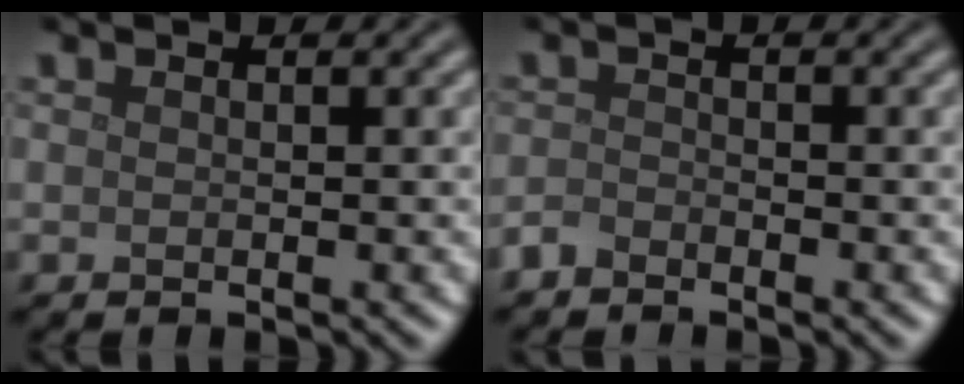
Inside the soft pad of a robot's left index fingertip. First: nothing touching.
{"total": 1.3, "force": [-1.2, 0.5, 0.3], "torque": [-0.004, 0.002, -0.028]}